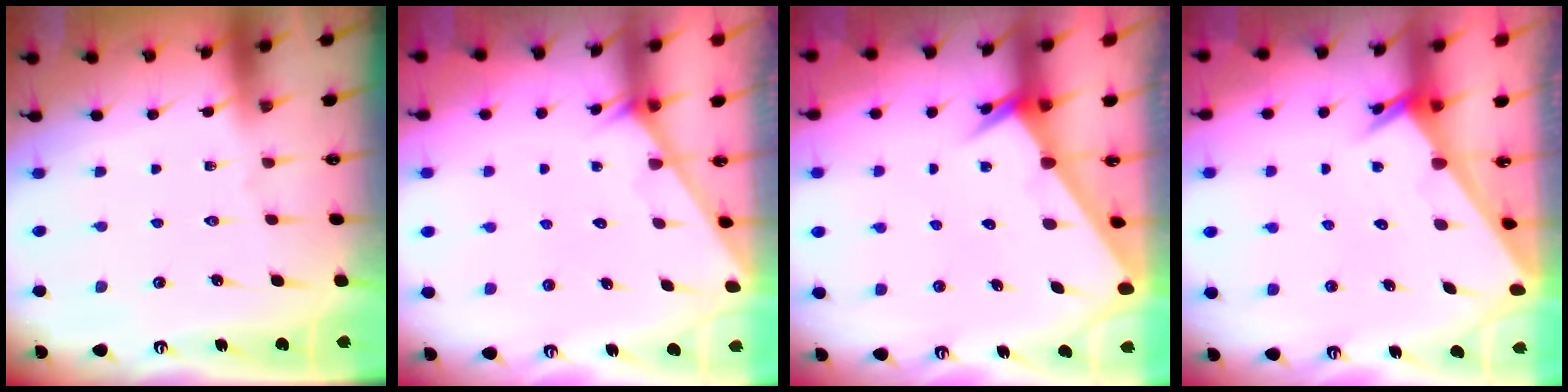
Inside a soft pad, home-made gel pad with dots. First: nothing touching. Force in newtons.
{"total": 1.6, "press": 1.6, "slide": 0.1}
{"total": 2.6, "press": 2.6, "slide": 0.1}
{"total": 2.0, "press": 2.0, "slide": 0.1}